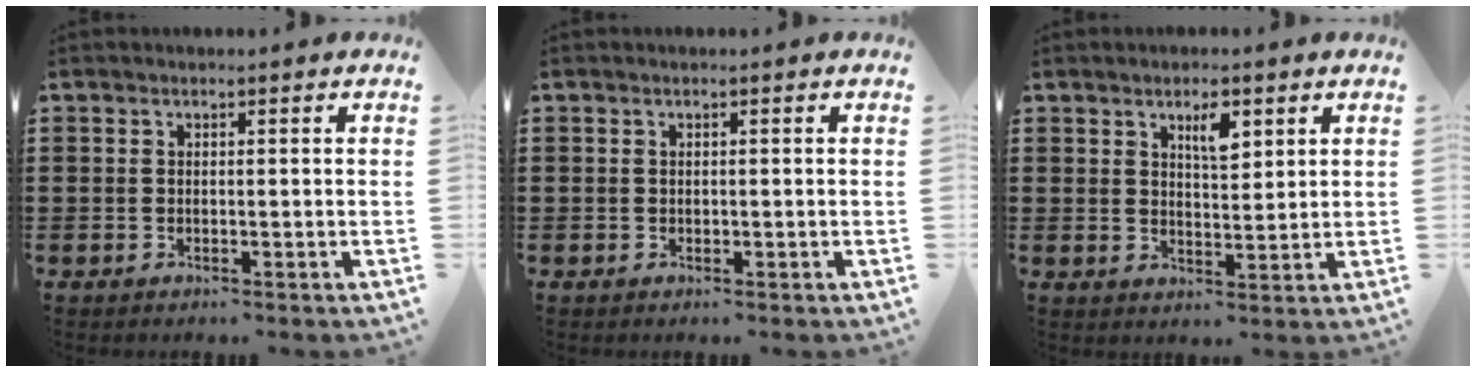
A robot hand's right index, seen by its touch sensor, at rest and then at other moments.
{"total": 0.0}
{"total": 4.1, "force": [2.2, 1.5, 3.0], "torque": [-0.050, 0.000, 0.035]}